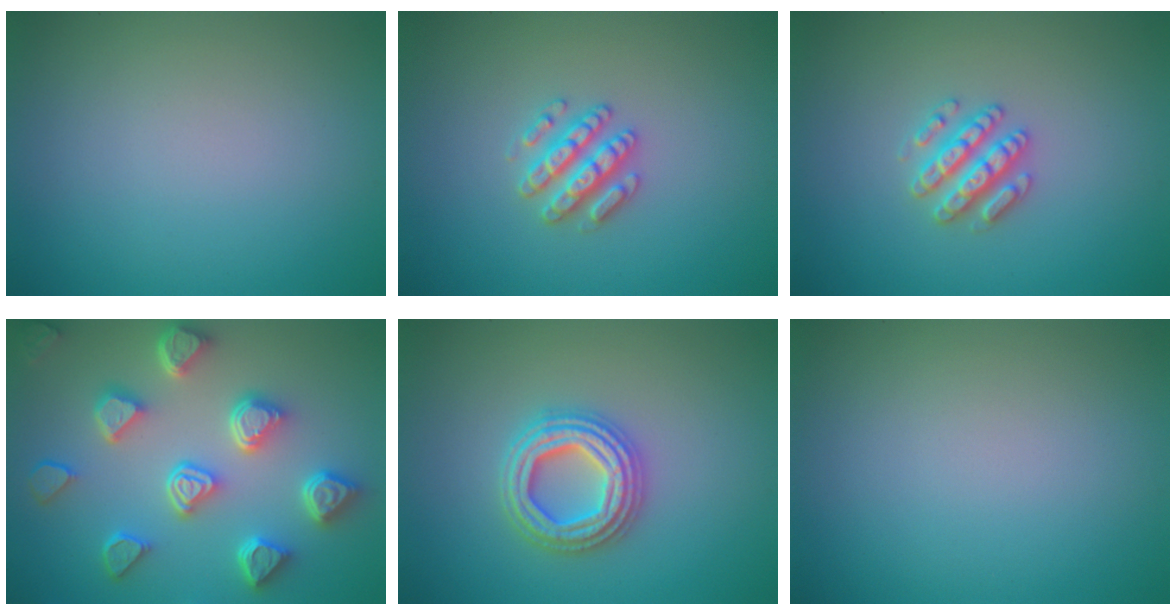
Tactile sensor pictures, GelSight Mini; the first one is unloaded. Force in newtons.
{"total": 2.9, "press": 2.8, "slide": 0.5}
{"total": 2.9, "press": 2.8, "slide": 0.5}
{"total": 6.9, "press": 5.6, "slide": 4.0}
{"total": 4.7, "press": 4.6, "slide": 0.7}
{"total": 0.0}